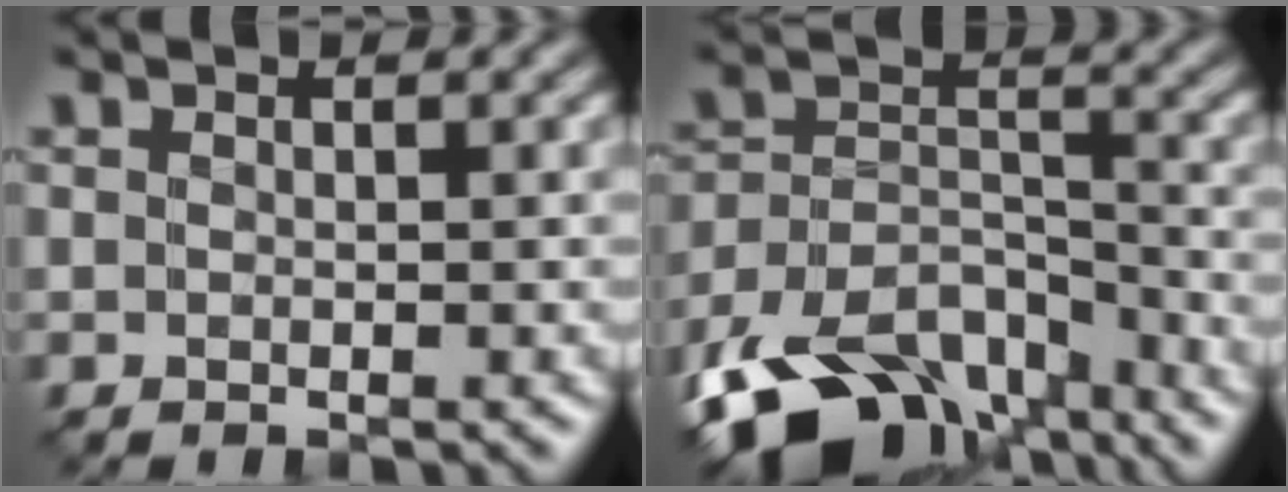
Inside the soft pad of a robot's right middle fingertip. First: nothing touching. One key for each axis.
{"total": 13.2, "fx": -9.9, "fy": 6.6, "fz": 5.7, "tx": -0.106, "ty": 0.001, "tz": -0.168}